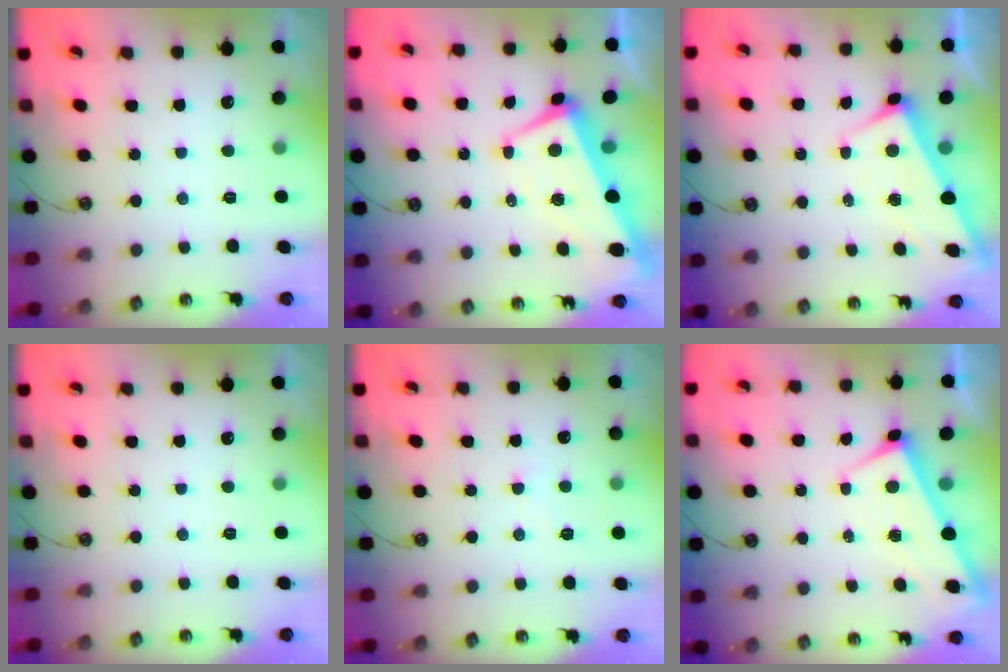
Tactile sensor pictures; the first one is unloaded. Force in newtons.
{"total": 1.9, "press": 1.5, "slide": 1.2}
{"total": 4.7, "press": 4.7, "slide": 0.1}
{"total": 0.0}
{"total": 0.5, "press": 0.0, "slide": 0.5}
{"total": 1.8, "press": 1.8, "slide": 0.1}